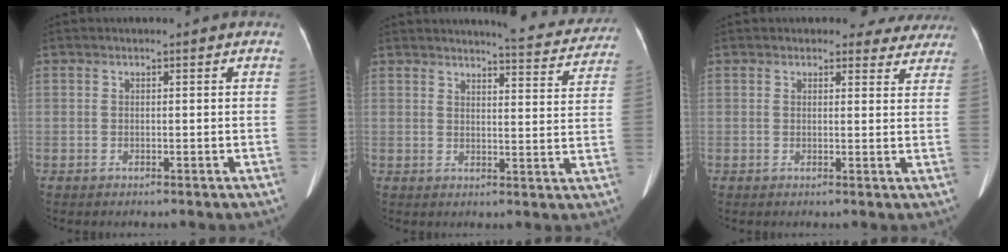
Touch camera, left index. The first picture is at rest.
{"total": 10.4, "force": [10.1, 1.3, 2.3], "torque": [-0.018, -0.026, 0.103]}
{"total": 5.6, "force": [5.0, 2.6, 0.3], "torque": [0.021, -0.009, 0.035]}